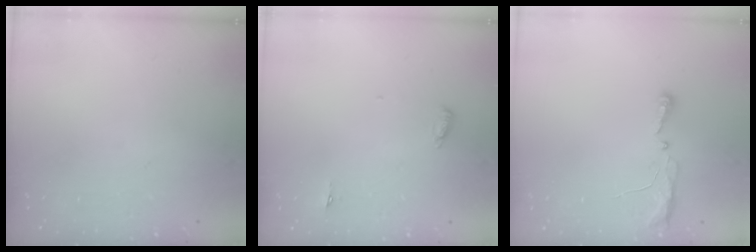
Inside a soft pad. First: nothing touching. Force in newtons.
{"total": 4.7, "press": 4.5, "slide": 1.4}
{"total": 8.2, "press": 5.2, "slide": 6.2}